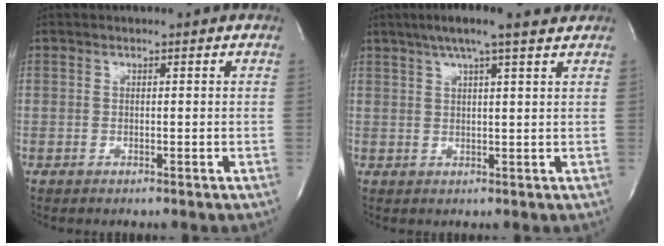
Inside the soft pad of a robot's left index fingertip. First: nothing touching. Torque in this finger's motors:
{"motor_torque": [0.18, -0.17, 0.10, 0.02]}